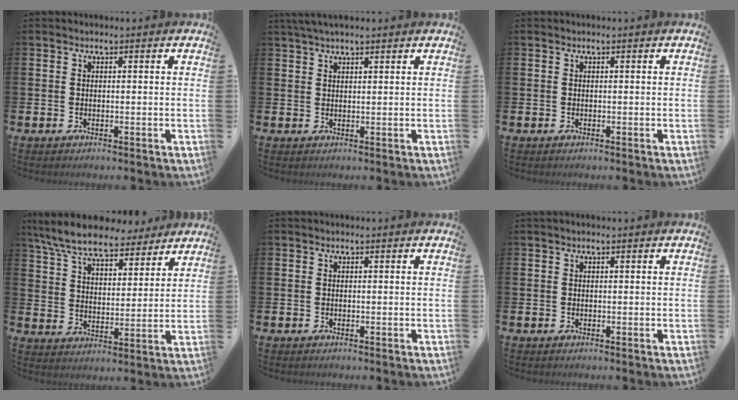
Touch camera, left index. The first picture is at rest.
{"total": 2.4, "force": [2.0, 0.4, 1.1], "torque": [-0.024, 0.002, 0.037]}
{"total": 0.0}
{"total": 8.4, "force": [7.7, 2.1, 2.8], "torque": [-0.088, -0.038, 0.137]}
{"total": 0.0}
{"total": 0.0}